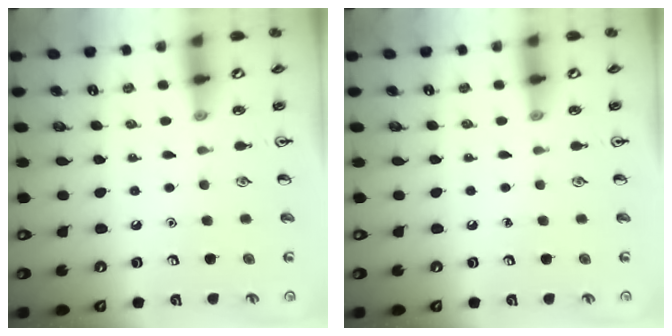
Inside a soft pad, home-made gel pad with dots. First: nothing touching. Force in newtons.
{"total": 0.0}